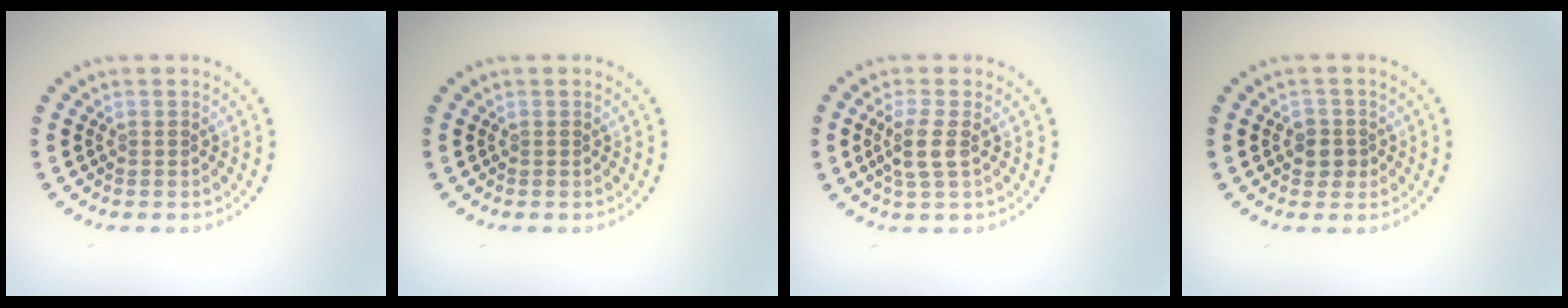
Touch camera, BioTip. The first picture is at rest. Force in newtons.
{"total": 0.0}
{"total": 2.3, "press": 2.0, "slide": 1.2}
{"total": 1.7, "press": 1.6, "slide": 0.6}